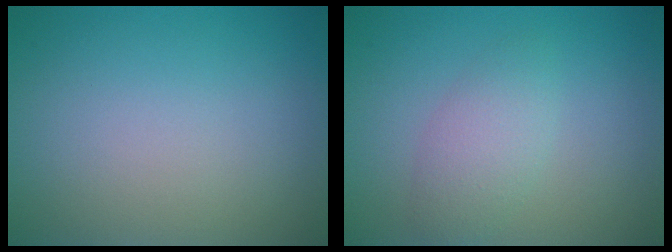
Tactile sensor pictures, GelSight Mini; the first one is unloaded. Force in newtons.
{"total": 2.7, "press": 2.7, "slide": 0.1}